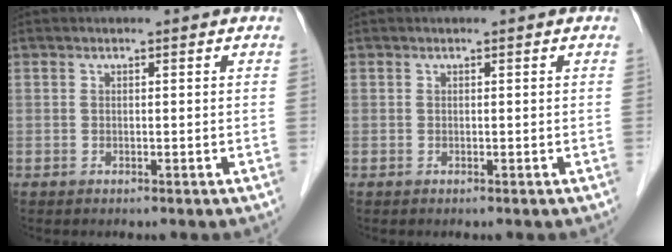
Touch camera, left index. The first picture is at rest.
{"total": 0.0}